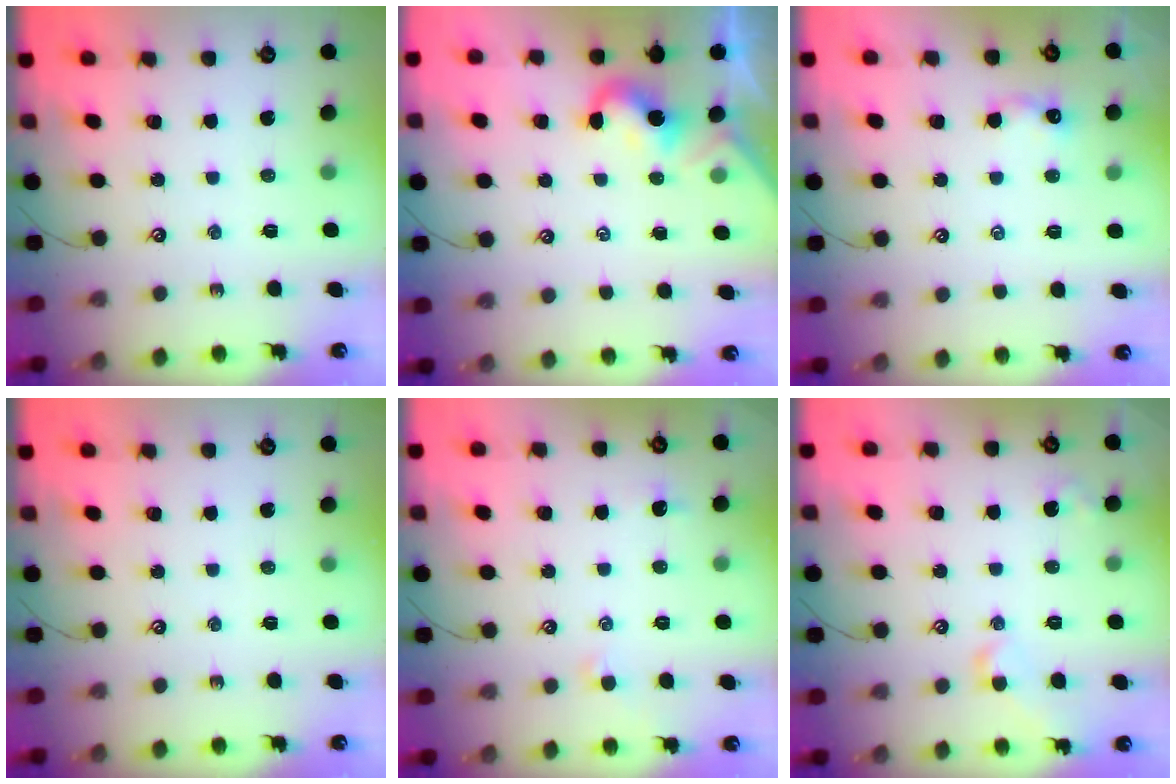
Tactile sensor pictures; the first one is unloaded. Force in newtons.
{"total": 0.0}
{"total": 0.7, "press": 0.5, "slide": 0.5}
{"total": 0.0}
{"total": 0.8, "press": 0.6, "slide": 0.5}
{"total": 5.3, "press": 5.2, "slide": 0.8}